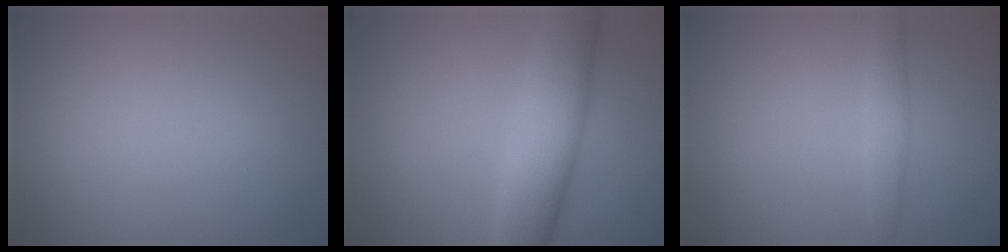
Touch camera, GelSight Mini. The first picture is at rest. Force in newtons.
{"total": 6.8, "press": 6.8, "slide": 0.1}
{"total": 1.6, "press": 1.6, "slide": 0.0}